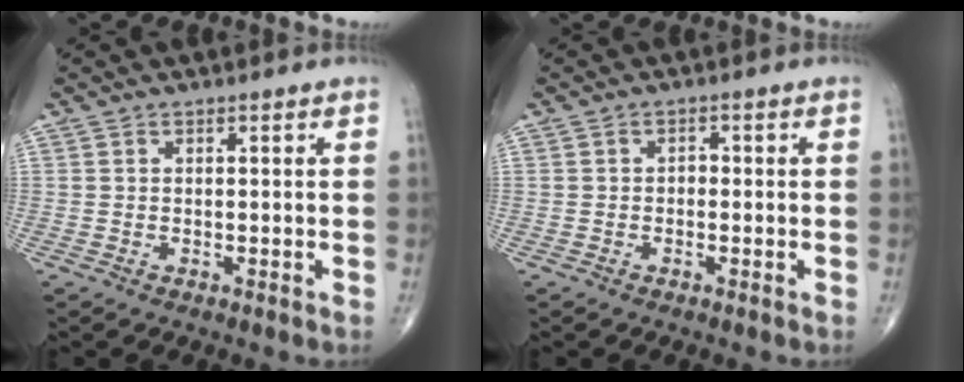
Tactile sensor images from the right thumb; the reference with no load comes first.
{"total": 1.1, "force": [-0.3, 0.8, 0.7], "torque": [-0.001, 0.004, -0.010]}